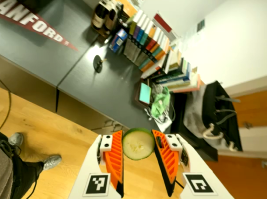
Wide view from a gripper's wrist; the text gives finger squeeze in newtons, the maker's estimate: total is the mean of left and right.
{"total": 10.2, "left": 10.6, "right": 9.7}